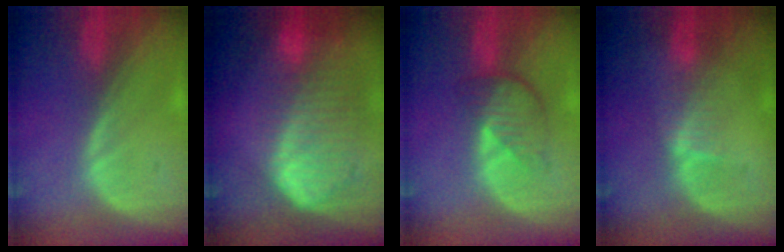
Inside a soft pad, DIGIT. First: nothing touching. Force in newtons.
{"total": 10.3, "press": 8.8, "slide": 5.2}
{"total": 4.6, "press": 4.2, "slide": 2.0}
{"total": 2.4, "press": 2.4, "slide": 0.2}